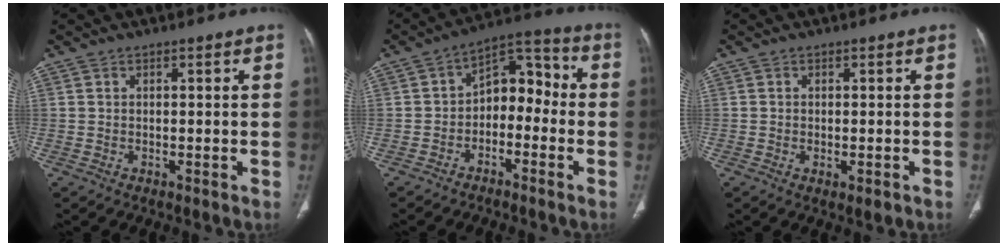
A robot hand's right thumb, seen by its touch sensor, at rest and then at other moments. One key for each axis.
{"total": 9.6, "fx": -2.1, "fy": 6.5, "fz": 6.8, "tx": -0.063, "ty": 0.052, "tz": -0.048}
{"total": 2.1, "fx": -0.8, "fy": 0.8, "fz": 1.8, "tx": -0.025, "ty": 0.000, "tz": -0.004}